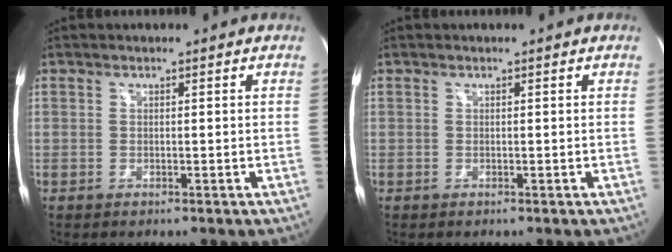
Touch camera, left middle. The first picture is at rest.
{"total": 0.0}